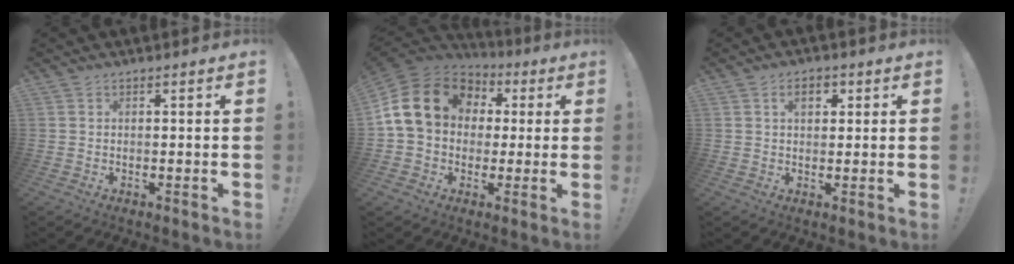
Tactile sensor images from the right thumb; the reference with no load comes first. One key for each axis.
{"total": 18.5, "fx": 4.5, "fy": 14.1, "fz": 11.2, "tx": -0.185, "ty": -0.001, "tz": 0.093}
{"total": 4.5, "fx": 1.6, "fy": 2.9, "fz": 3.1, "tx": -0.040, "ty": 0.001, "tz": 0.024}